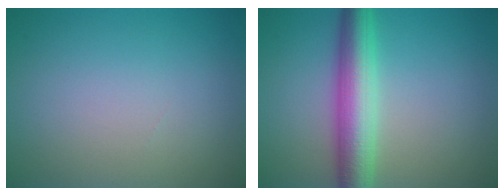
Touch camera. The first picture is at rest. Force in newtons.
{"total": 6.3, "press": 6.3, "slide": 0.1}